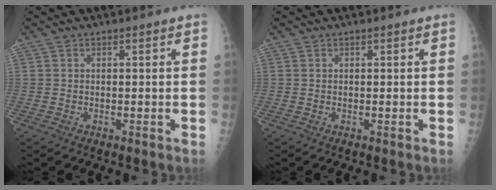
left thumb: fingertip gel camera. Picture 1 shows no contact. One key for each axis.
{"total": 0.0}